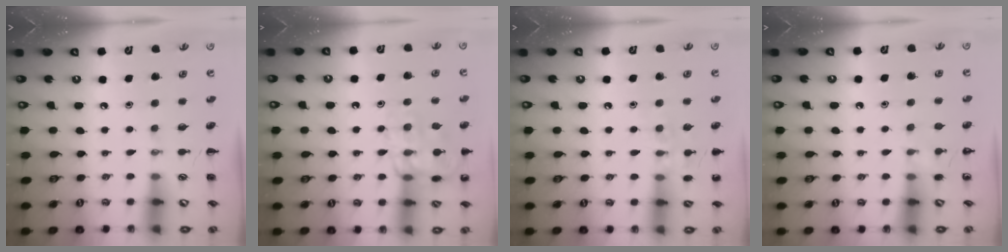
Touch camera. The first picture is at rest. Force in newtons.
{"total": 14.1, "press": 14.1, "slide": 1.1}
{"total": 7.5, "press": 7.4, "slide": 1.2}
{"total": 4.1, "press": 4.0, "slide": 1.0}